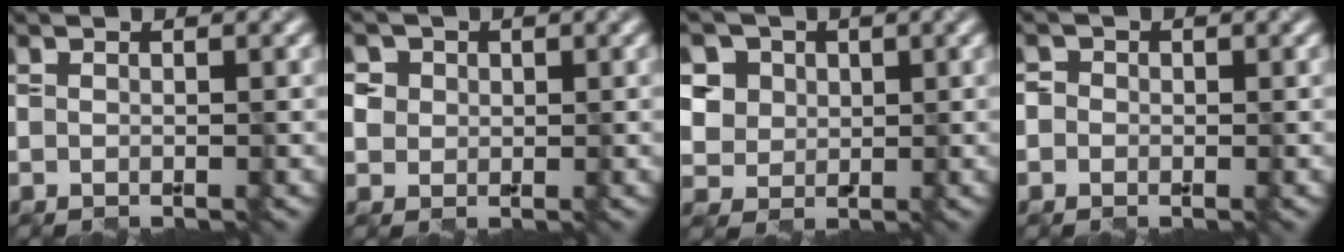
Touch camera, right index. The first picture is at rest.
{"total": 4.2, "force": [1.9, 3.4, 1.6], "torque": [-0.027, 0.017, 0.025]}
{"total": 6.1, "force": [2.7, 5.0, 2.3], "torque": [-0.051, 0.011, 0.039]}
{"total": 1.5, "force": [0.2, 1.4, 0.3], "torque": [0.014, 0.002, -0.012]}